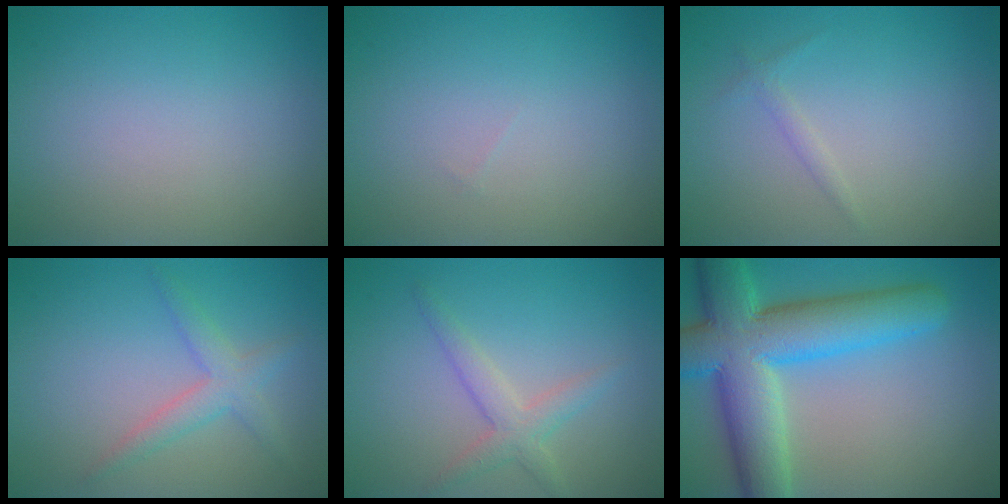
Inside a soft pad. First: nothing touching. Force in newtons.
{"total": 0.0}
{"total": 0.8, "press": 0.8, "slide": 0.0}
{"total": 2.5, "press": 2.5, "slide": 0.2}
{"total": 2.5, "press": 2.5, "slide": 0.2}
{"total": 11.2, "press": 11.2, "slide": 0.4}